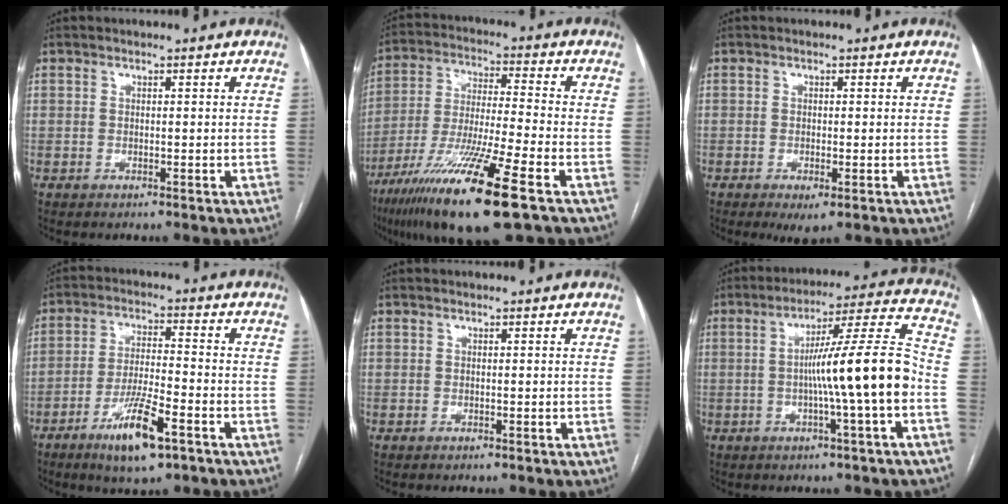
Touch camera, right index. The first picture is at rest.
{"total": 18.1, "force": [-10.2, 0.4, 14.9], "torque": [-0.287, -0.049, -0.184]}
{"total": 2.6, "force": [-1.1, 0.7, 2.2], "torque": [-0.031, -0.005, -0.011]}
{"total": 9.8, "force": [-5.5, 1.5, 8.0], "torque": [-0.152, -0.013, -0.093]}
{"total": 0.0}
{"total": 13.5, "force": [-2.4, -0.9, 13.2], "torque": [-0.209, 0.015, -0.042]}